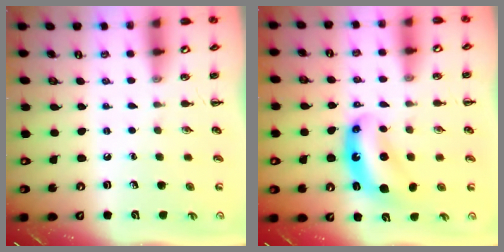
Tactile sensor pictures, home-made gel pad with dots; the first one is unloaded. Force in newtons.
{"total": 7.2, "press": 7.1, "slide": 1.5}